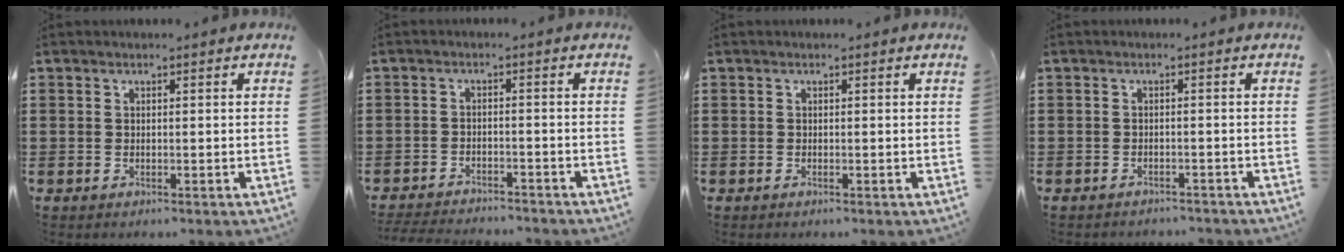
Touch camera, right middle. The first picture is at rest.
{"total": 3.1, "force": [-3.1, 0.2, 0.3], "torque": [-0.017, -0.005, -0.066]}
{"total": 0.0}
{"total": 1.1, "force": [-1.1, 0.1, 0.1], "torque": [-0.007, -0.001, -0.024]}